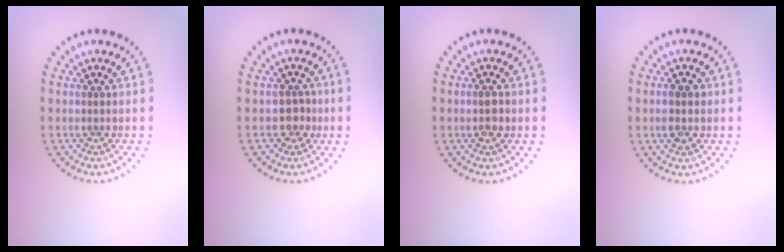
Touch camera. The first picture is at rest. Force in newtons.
{"total": 1.7, "press": 1.5, "slide": 0.8}
{"total": 1.5, "press": 1.4, "slide": 0.5}
{"total": 2.5, "press": 2.5, "slide": 0.2}